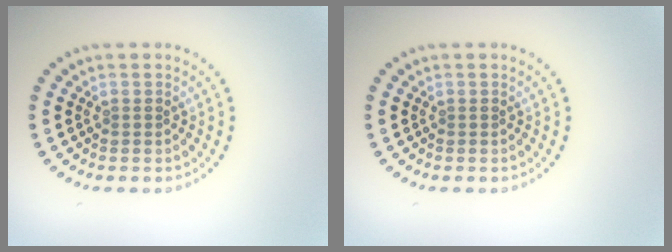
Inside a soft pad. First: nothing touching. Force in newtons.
{"total": 0.0}